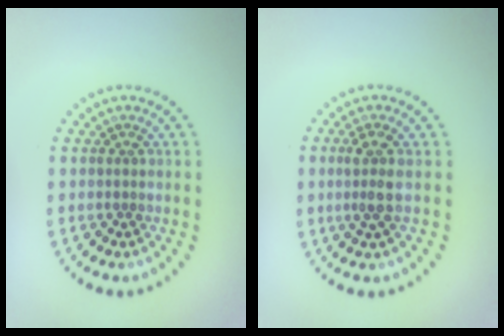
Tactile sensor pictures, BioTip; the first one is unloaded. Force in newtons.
{"total": 2.2, "press": 1.8, "slide": 1.2}